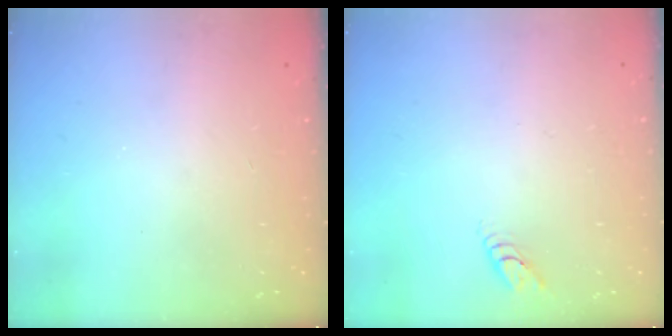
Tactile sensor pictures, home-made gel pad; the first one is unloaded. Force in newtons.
{"total": 2.8, "press": 2.8, "slide": 0.3}